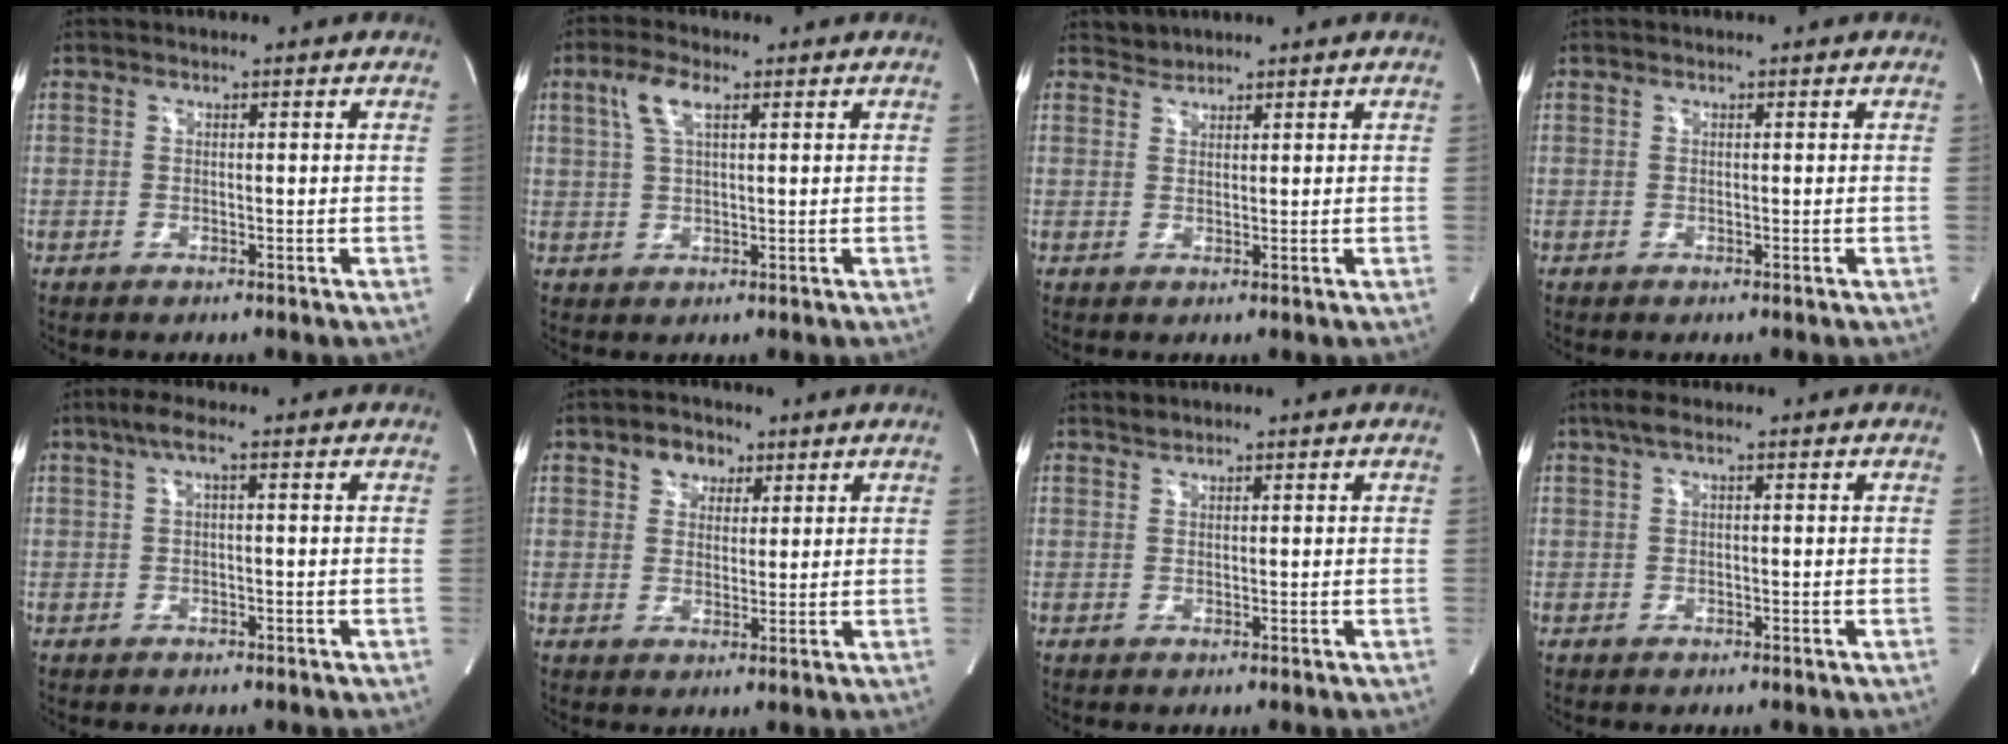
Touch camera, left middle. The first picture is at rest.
{"total": 4.6, "force": [2.1, 1.2, 3.9], "torque": [-0.090, 0.014, 0.046]}
{"total": 1.6, "force": [1.5, 0.3, -0.5], "torque": [0.005, 0.005, 0.028]}
{"total": 0.0}
{"total": 2.8, "force": [1.1, 0.2, 2.5], "torque": [-0.053, 0.018, 0.022]}
{"total": 4.3, "force": [2.4, 3.1, 1.8], "torque": [-0.028, 0.013, 0.042]}
{"total": 0.8, "force": [0.8, 0.1, 0.0], "torque": [-0.007, 0.005, 0.018]}
{"total": 2.4, "force": [1.3, 0.3, 2.0], "torque": [-0.044, 0.021, 0.022]}